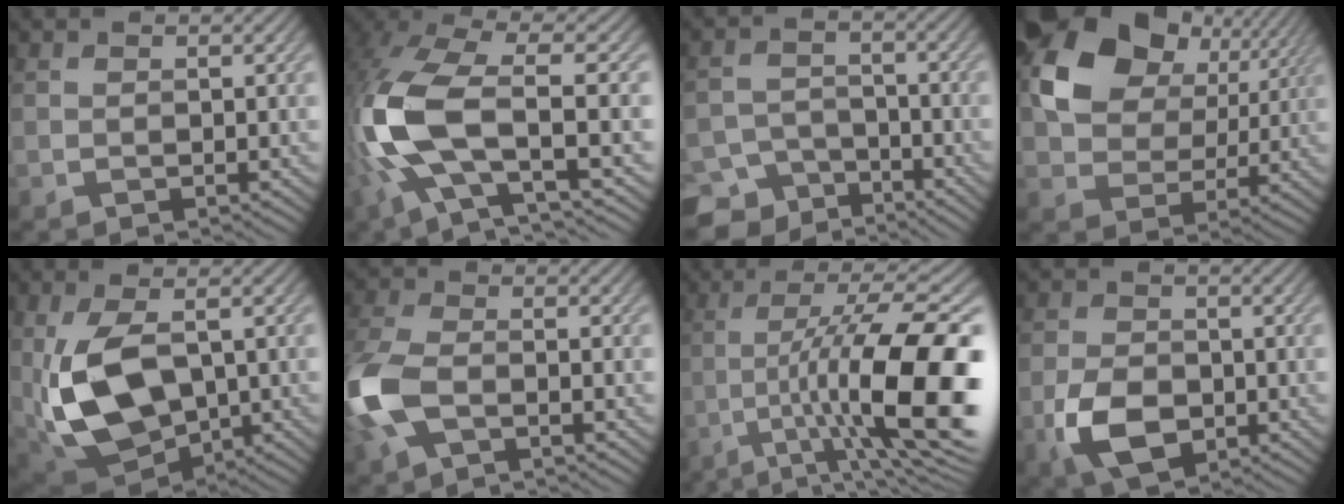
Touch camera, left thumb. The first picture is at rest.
{"total": 13.3, "force": [-1.7, 5.2, 12.1], "torque": [-0.292, -0.006, -0.040]}
{"total": 7.5, "force": [-6.1, 4.2, 1.4], "torque": [-0.031, -0.012, -0.098]}
{"total": 14.1, "force": [5.7, 10.2, 8.0], "torque": [-0.165, 0.014, 0.099]}
{"total": 13.2, "force": [-0.8, 7.6, 10.8], "torque": [-0.265, -0.027, -0.003]}
{"total": 8.4, "force": [-2.5, 4.7, 6.5], "torque": [-0.187, -0.011, -0.064]}
{"total": 16.0, "force": [-3.7, 4.2, 15.0], "torque": [-0.245, 0.002, -0.057]}
{"total": 6.9, "force": [-2.4, 4.5, 4.6], "torque": [-0.107, -0.012, -0.051]}